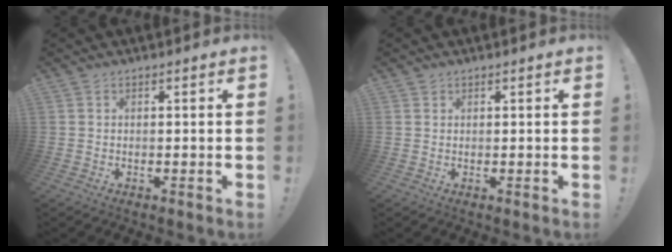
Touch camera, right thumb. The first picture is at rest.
{"total": 0.7, "force": [0.6, 0.4, 0.0], "torque": [0.001, -0.001, 0.012]}